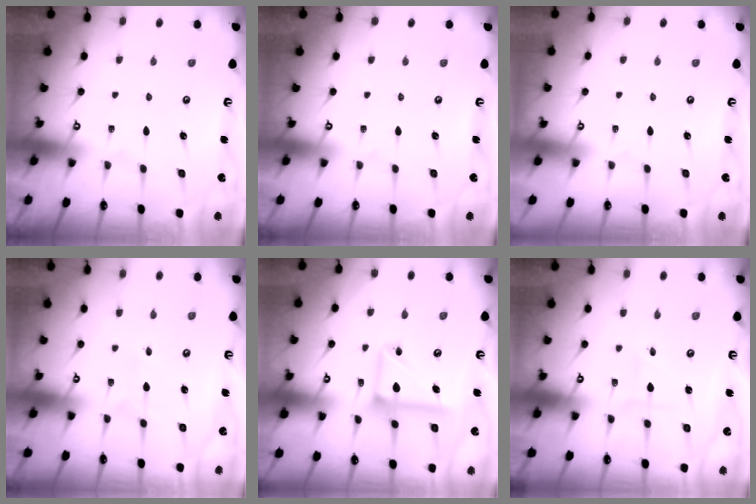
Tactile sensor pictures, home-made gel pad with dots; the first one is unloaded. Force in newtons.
{"total": 0.0}
{"total": 0.0}
{"total": 2.3, "press": 2.3, "slide": 0.2}
{"total": 13.8, "press": 13.7, "slide": 1.7}
{"total": 1.8, "press": 1.7, "slide": 0.4}